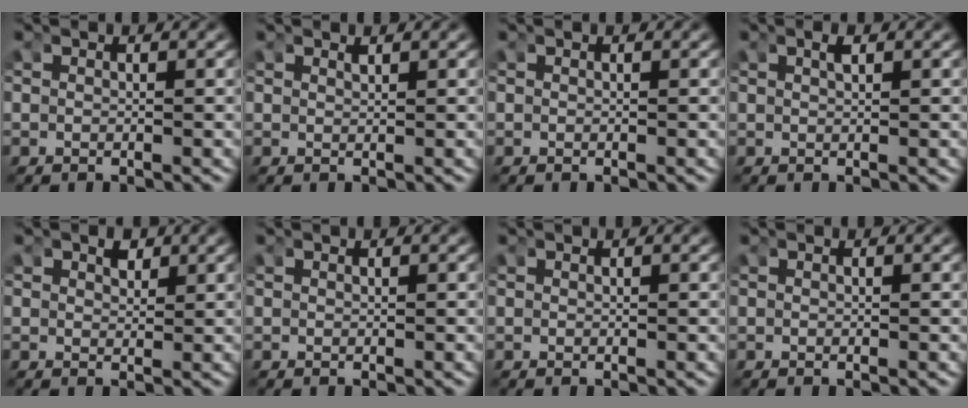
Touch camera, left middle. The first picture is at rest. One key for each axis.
{"total": 0.8, "fx": 0.5, "fy": -0.6, "fz": 0.0, "tx": 0.000, "ty": -0.003, "tz": 0.011}
{"total": 0.0}
{"total": 0.8, "fx": 0.4, "fy": -0.4, "fz": 0.5, "tx": -0.006, "ty": 0.005, "tz": 0.008}
{"total": 1.3, "fx": 1.0, "fy": 0.5, "fz": 0.6, "tx": -0.012, "ty": -0.007, "tz": 0.021}
{"total": 0.0}
{"total": 0.0}
{"total": 0.0}